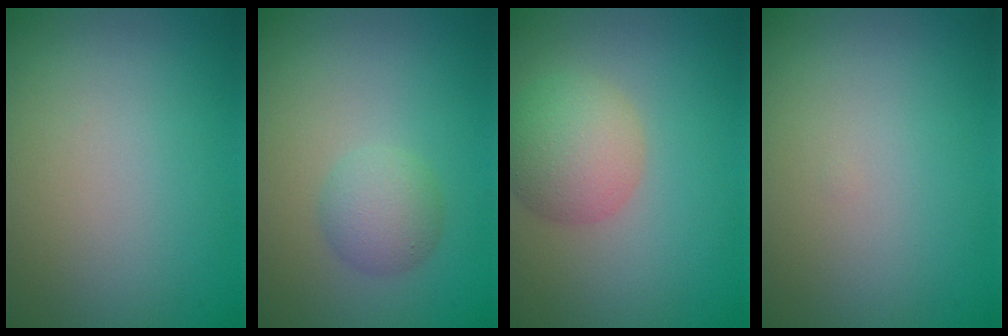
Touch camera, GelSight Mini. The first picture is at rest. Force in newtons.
{"total": 2.6, "press": 2.6, "slide": 0.1}
{"total": 4.8, "press": 4.8, "slide": 0.2}
{"total": 0.0}